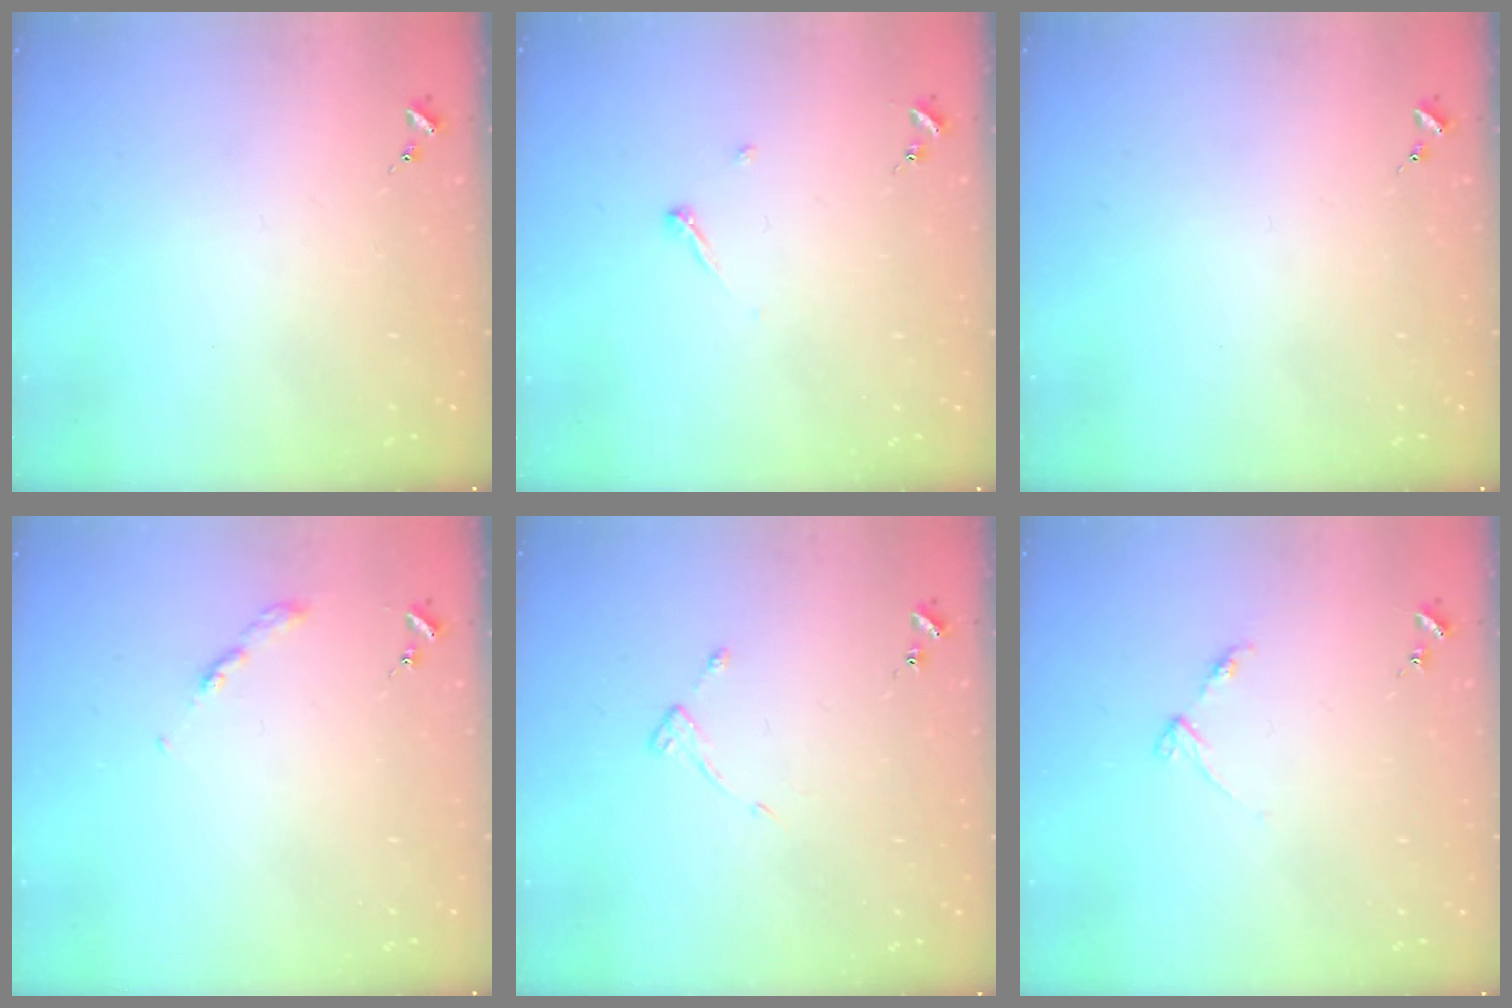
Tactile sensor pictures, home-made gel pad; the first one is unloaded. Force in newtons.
{"total": 3.4, "press": 3.4, "slide": 0.4}
{"total": 0.0}
{"total": 2.7, "press": 2.6, "slide": 0.3}
{"total": 4.1, "press": 4.1, "slide": 0.5}
{"total": 3.6, "press": 3.5, "slide": 0.4}